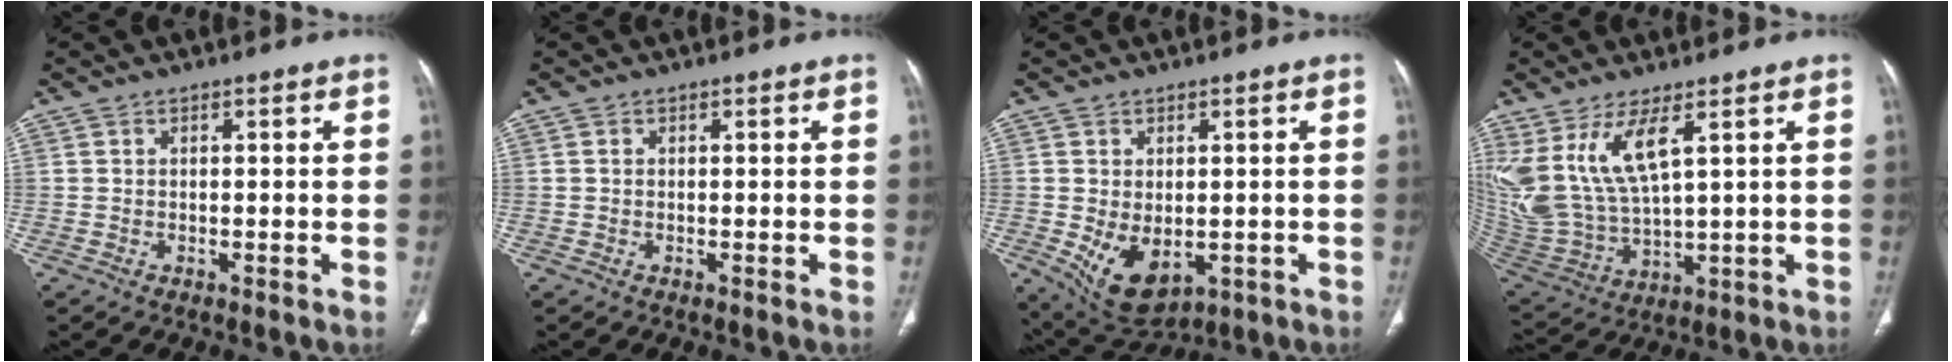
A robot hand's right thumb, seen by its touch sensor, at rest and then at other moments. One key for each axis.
{"total": 0.0}
{"total": 9.2, "fx": -1.8, "fy": 5.8, "fz": 6.8, "tx": -0.102, "ty": -0.013, "tz": -0.006}
{"total": 14.1, "fx": 6.1, "fy": 5.0, "fz": 11.7, "tx": -0.257, "ty": -0.037, "tz": 0.144}